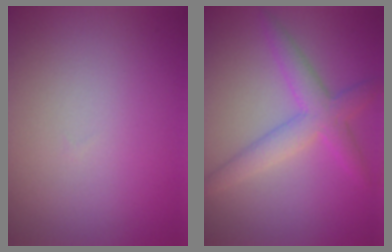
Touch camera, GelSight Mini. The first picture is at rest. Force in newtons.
{"total": 3.9, "press": 3.9, "slide": 0.2}